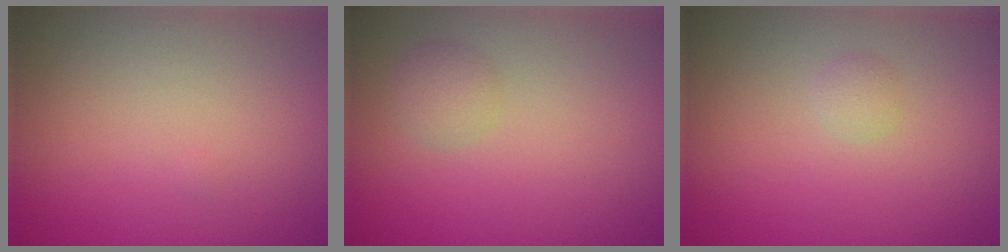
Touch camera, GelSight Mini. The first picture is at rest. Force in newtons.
{"total": 1.6, "press": 1.6, "slide": 0.1}
{"total": 0.9, "press": 0.9, "slide": 0.0}